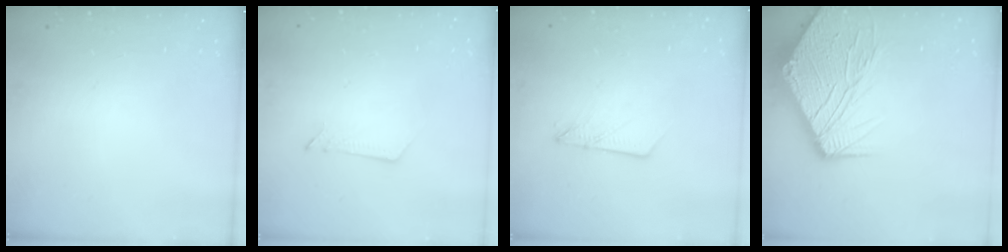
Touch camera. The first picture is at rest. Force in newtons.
{"total": 2.6, "press": 2.6, "slide": 0.3}
{"total": 5.8, "press": 5.8, "slide": 0.7}
{"total": 17.5, "press": 17.4, "slide": 2.2}